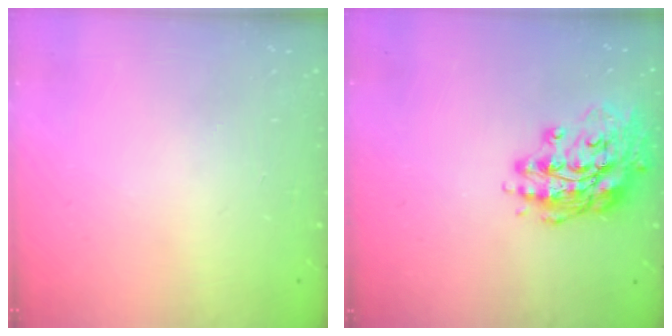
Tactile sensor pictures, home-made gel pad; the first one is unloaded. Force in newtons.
{"total": 15.0, "press": 14.7, "slide": 2.6}